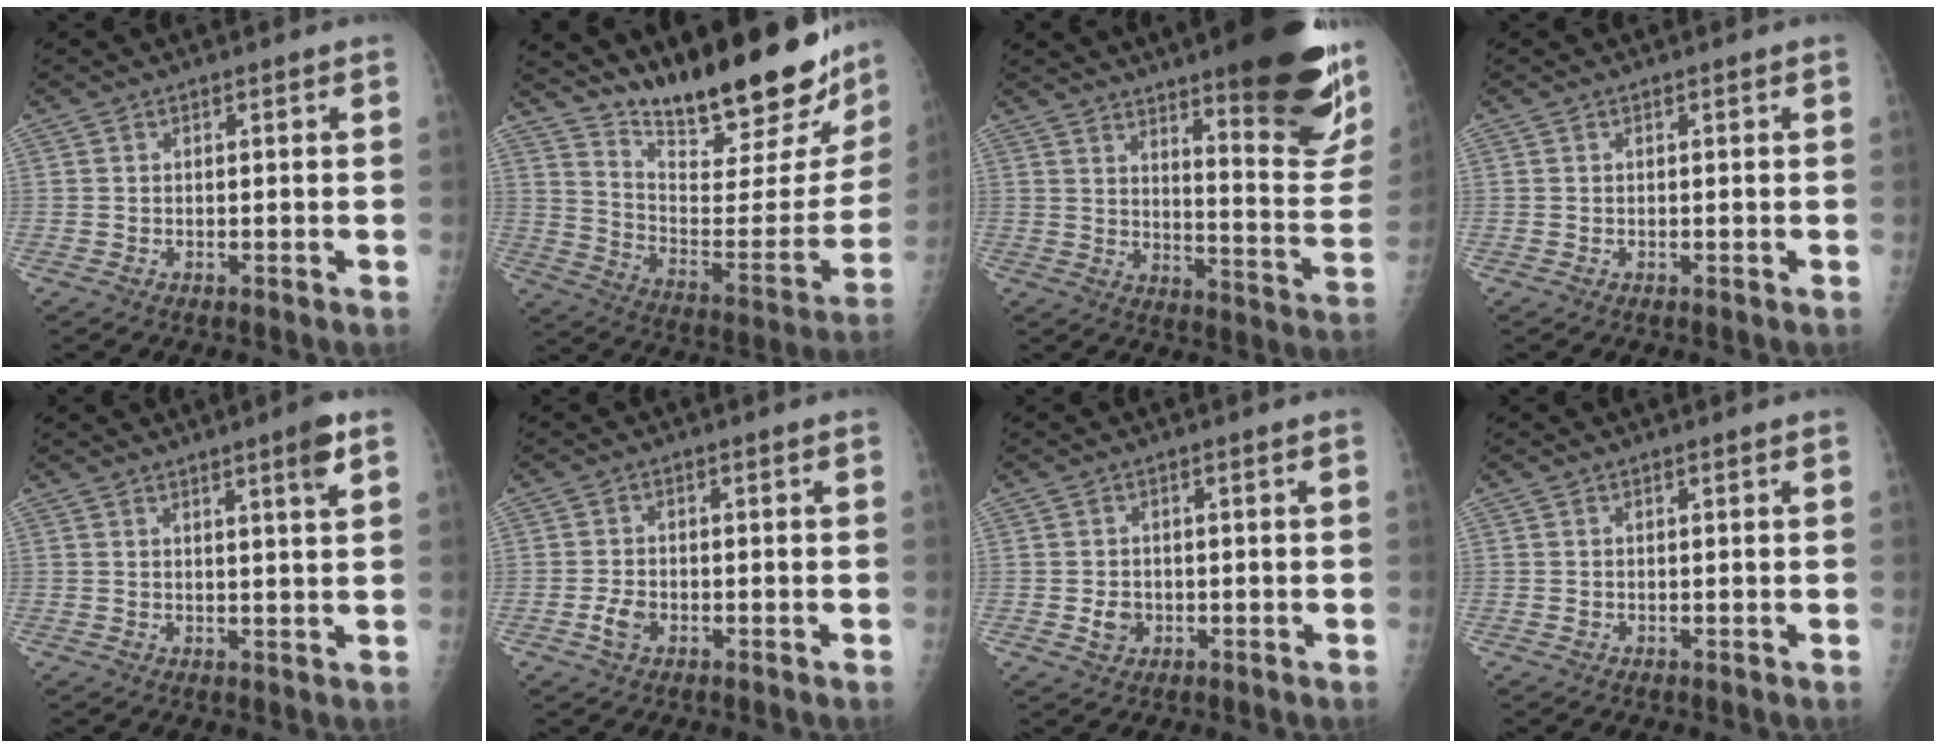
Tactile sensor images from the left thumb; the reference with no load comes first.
{"total": 28.7, "force": [22.5, 7.4, 16.2], "torque": [-0.219, -0.125, 0.329]}
{"total": 24.3, "force": [15.3, 5.0, 18.2], "torque": [-0.214, -0.092, 0.210]}
{"total": 0.0}
{"total": 4.4, "force": [2.5, -0.1, 3.6], "torque": [-0.050, -0.015, 0.036]}
{"total": 2.9, "force": [-1.2, 1.8, 1.9], "torque": [-0.039, 0.009, -0.022]}
{"total": 2.6, "force": [-0.6, 2.2, 1.3], "torque": [-0.014, 0.003, -0.005]}
{"total": 0.5, "force": [0.1, 0.3, 0.4], "torque": [-0.008, 0.005, 0.005]}